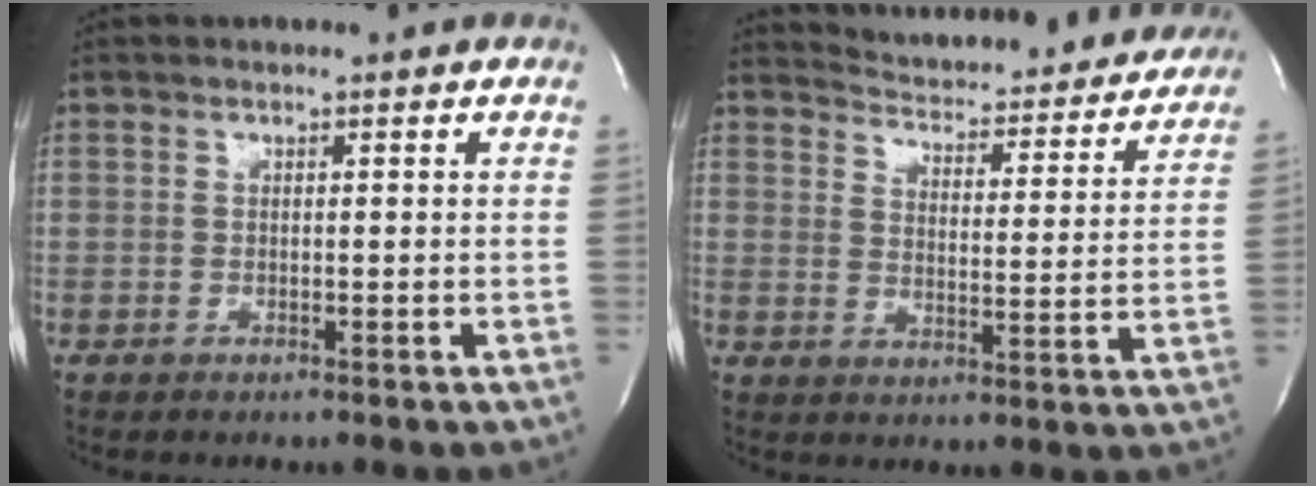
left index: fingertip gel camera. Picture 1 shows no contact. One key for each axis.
{"total": 21.9, "fx": 20.9, "fy": 3.9, "fz": 5.3, "tx": -0.071, "ty": -0.051, "tz": 0.256}